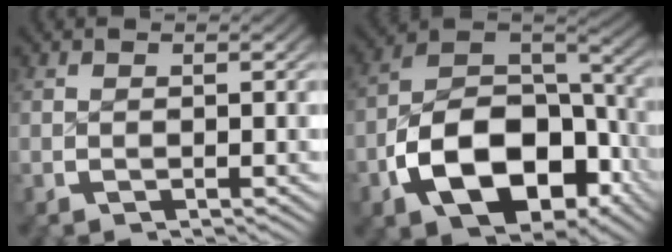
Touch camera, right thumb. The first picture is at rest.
{"total": 13.8, "force": [-4.2, 8.8, 9.8], "torque": [-0.204, -0.036, -0.047]}